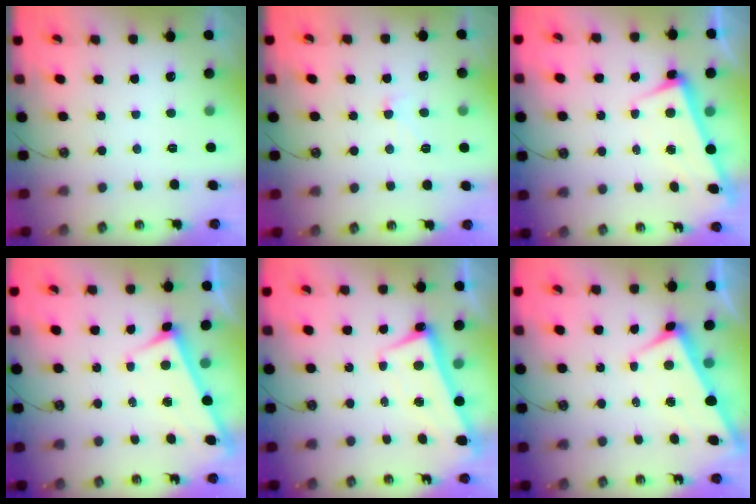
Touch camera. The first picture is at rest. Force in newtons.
{"total": 0.9, "press": 0.8, "slide": 0.4}
{"total": 2.5, "press": 2.4, "slide": 0.8}
{"total": 3.2, "press": 3.2, "slide": 0.1}
{"total": 2.7, "press": 2.6, "slide": 0.8}
{"total": 2.8, "press": 2.8, "slide": 0.6}